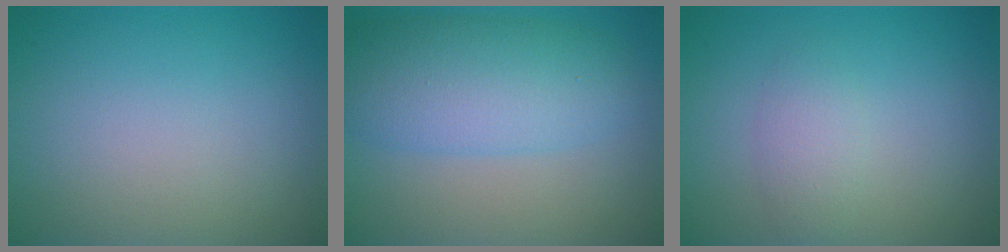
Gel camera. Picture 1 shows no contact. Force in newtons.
{"total": 6.9, "press": 6.9, "slide": 0.2}
{"total": 1.9, "press": 1.9, "slide": 0.1}